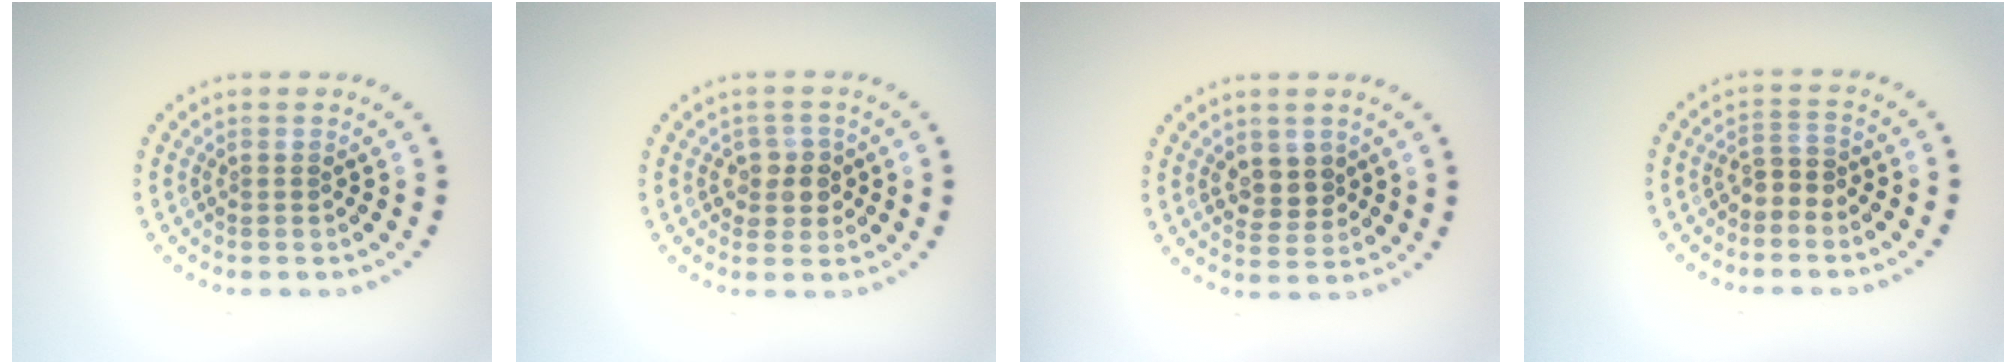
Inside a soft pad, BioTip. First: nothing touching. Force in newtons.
{"total": 2.1, "press": 2.0, "slide": 0.8}
{"total": 2.7, "press": 2.6, "slide": 0.7}
{"total": 1.8, "press": 1.5, "slide": 0.9}